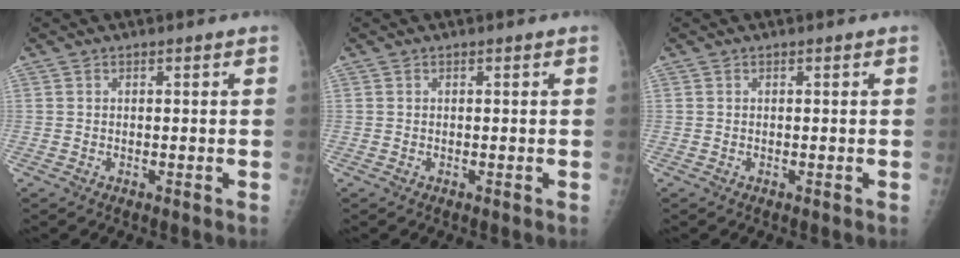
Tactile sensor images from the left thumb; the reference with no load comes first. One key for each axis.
{"total": 0.0}
{"total": 0.0}